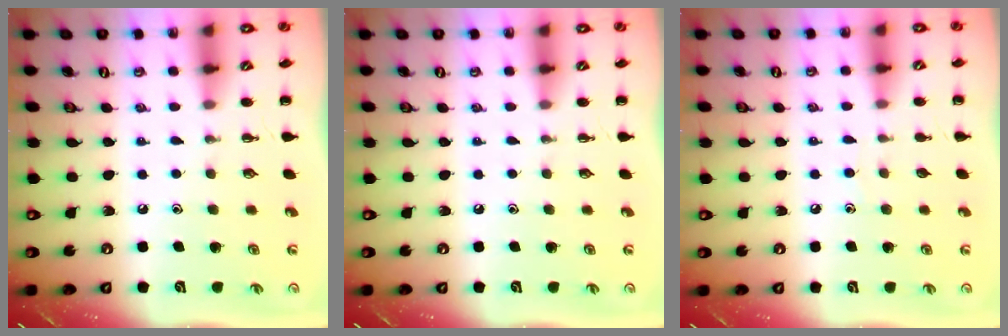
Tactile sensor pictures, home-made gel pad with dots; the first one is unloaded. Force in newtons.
{"total": 0.0}
{"total": 2.5, "press": 2.3, "slide": 1.0}